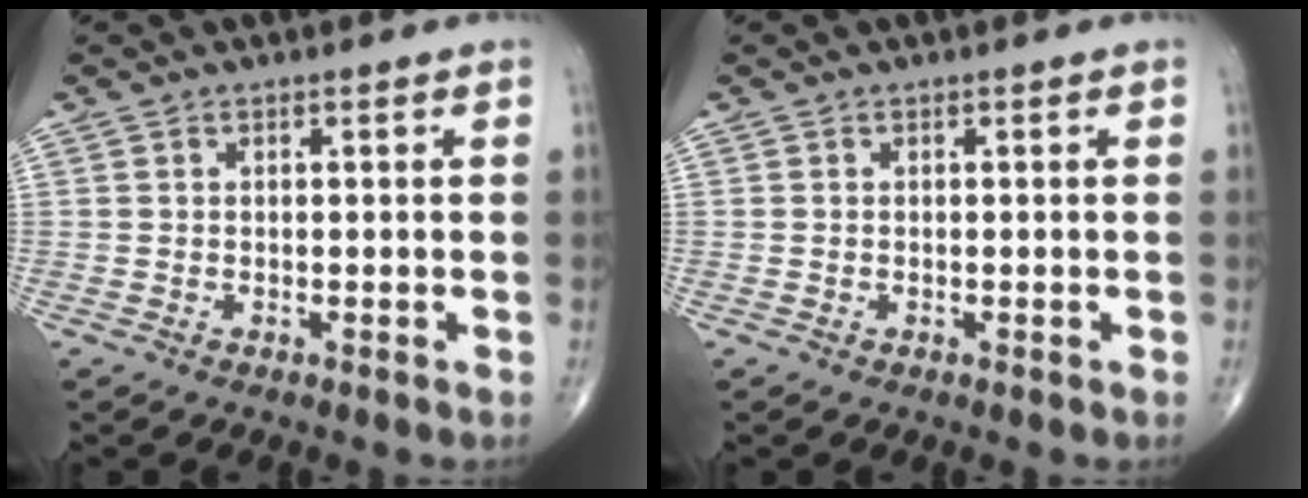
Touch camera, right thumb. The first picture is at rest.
{"total": 0.0}